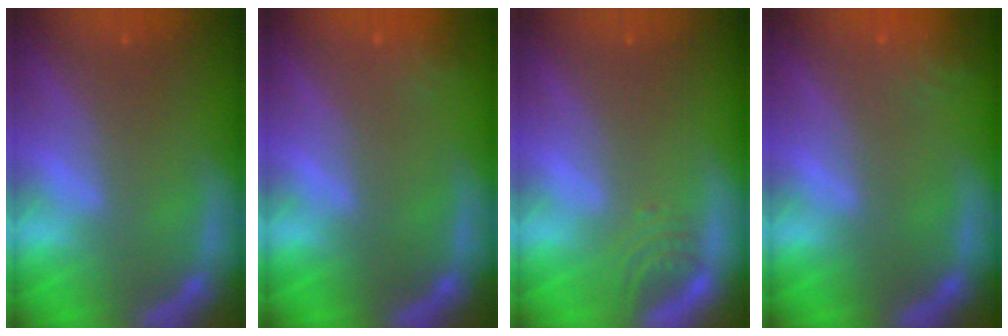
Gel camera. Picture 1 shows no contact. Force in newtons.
{"total": 1.9}
{"total": 2.0}
{"total": 3.0}